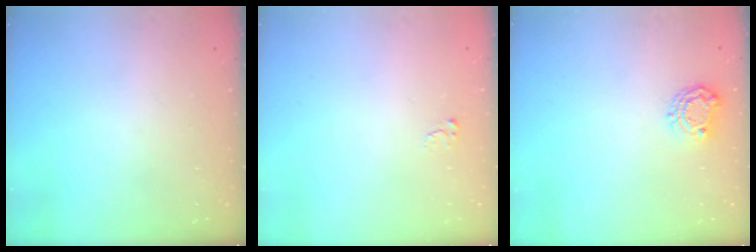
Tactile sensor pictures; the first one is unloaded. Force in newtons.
{"total": 2.5, "press": 2.5, "slide": 0.3}
{"total": 6.5, "press": 6.4, "slide": 0.6}